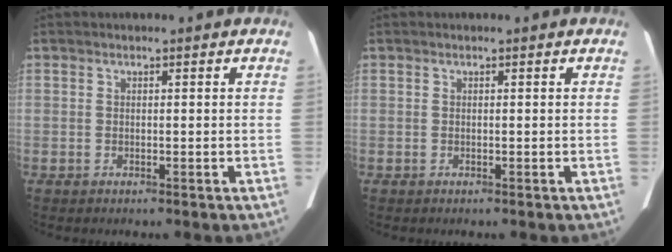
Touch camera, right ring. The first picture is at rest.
{"total": 0.0}